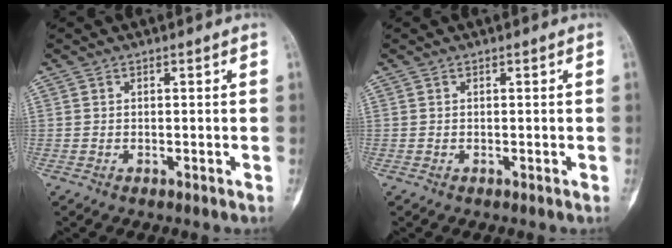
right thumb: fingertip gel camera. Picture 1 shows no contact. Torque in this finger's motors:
{"motor_torque": [0.18, 0.06, 0.19, -0.11, 0.02]}